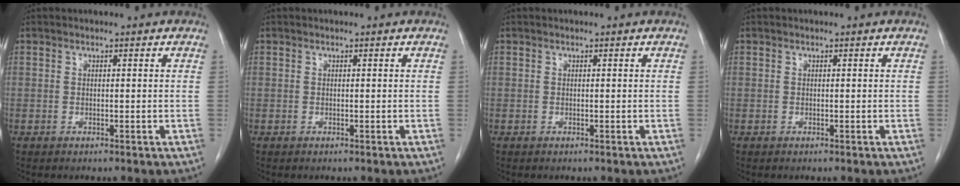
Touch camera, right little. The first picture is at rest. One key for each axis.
{"total": 0.0}
{"total": 0.0}
{"total": 0.0}